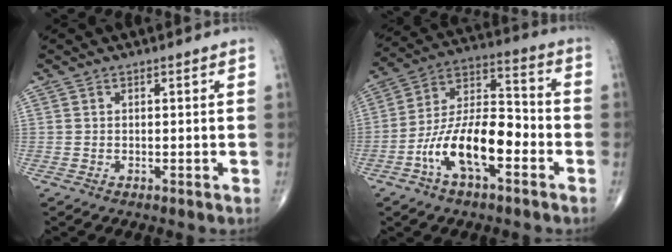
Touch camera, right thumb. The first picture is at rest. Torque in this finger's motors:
{"motor_torque": [2.24, 2.09, 1.42, -0.69, 0.13]}